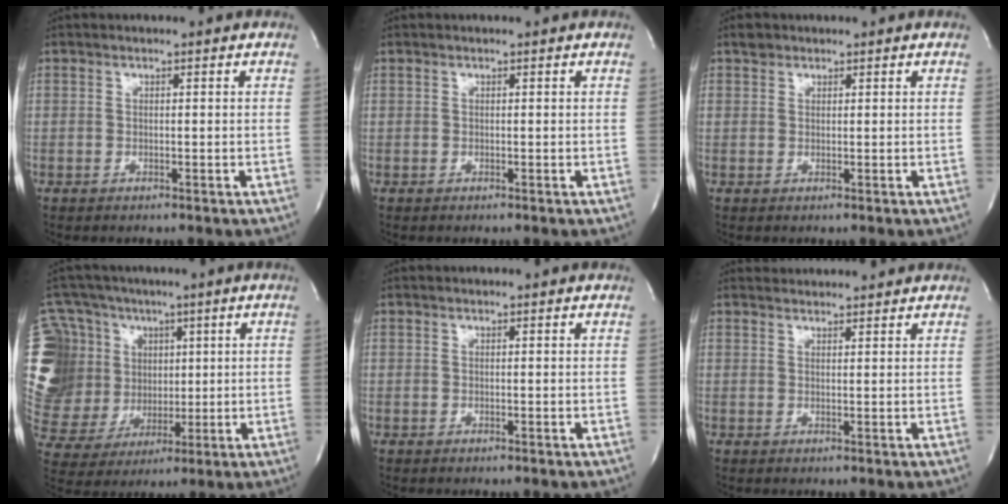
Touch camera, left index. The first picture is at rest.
{"total": 0.0}
{"total": 1.4, "force": [0.9, 1.0, 0.1], "torque": [0.004, 0.006, 0.012]}
{"total": 23.5, "force": [6.8, 20.0, 10.3], "torque": [-0.294, 0.083, 0.148]}
{"total": 0.7, "force": [0.7, 0.0, 0.1], "torque": [-0.003, 0.009, 0.010]}
{"total": 5.1, "force": [5.1, 0.6, 0.4], "torque": [-0.010, 0.028, 0.065]}